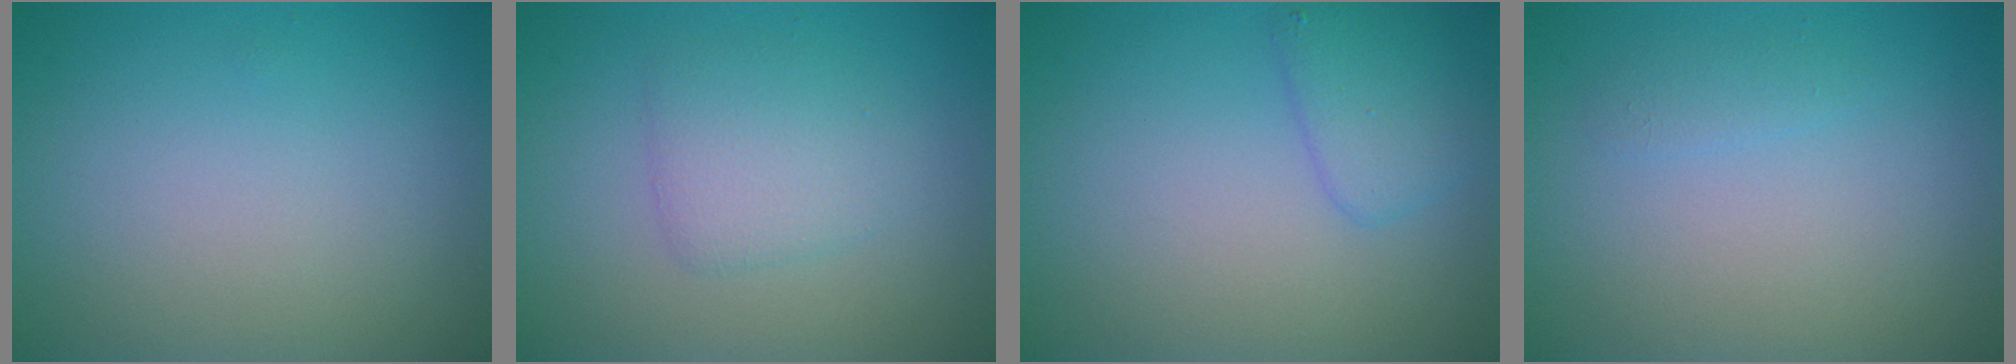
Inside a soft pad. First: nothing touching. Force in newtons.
{"total": 2.7, "press": 2.7, "slide": 0.1}
{"total": 2.4, "press": 2.4, "slide": 0.1}
{"total": 0.9, "press": 0.9, "slide": 0.0}